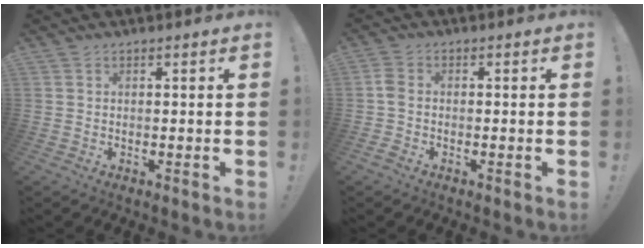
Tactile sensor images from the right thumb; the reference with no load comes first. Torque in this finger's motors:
{"motor_torque": [0.53, 0.26, 0.35, -0.20, -0.03]}